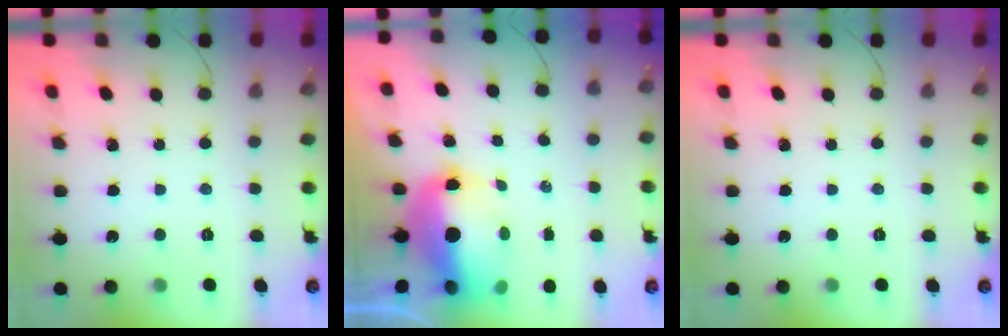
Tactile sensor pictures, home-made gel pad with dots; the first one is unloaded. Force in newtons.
{"total": 11.3, "press": 11.0, "slide": 2.4}
{"total": 0.0}